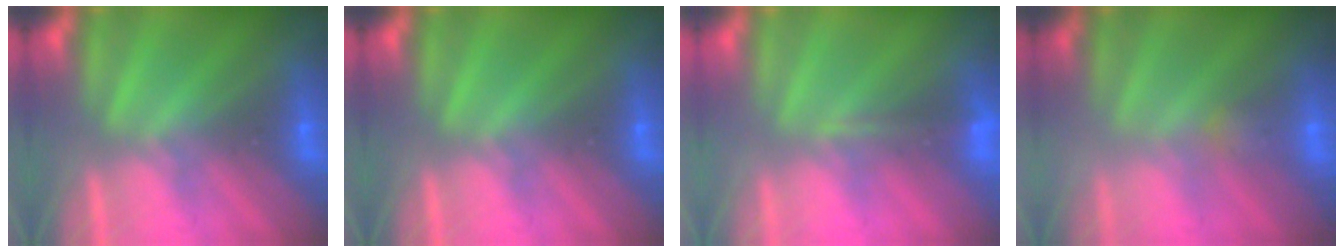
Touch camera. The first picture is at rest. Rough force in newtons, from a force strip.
{"total": 0.0}
{"total": 1.3}
{"total": 2.2}